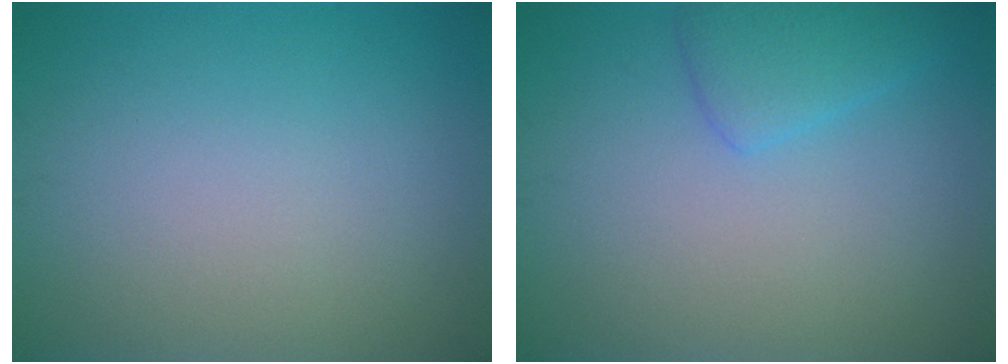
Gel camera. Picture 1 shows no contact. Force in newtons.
{"total": 2.5, "press": 2.5, "slide": 0.0}